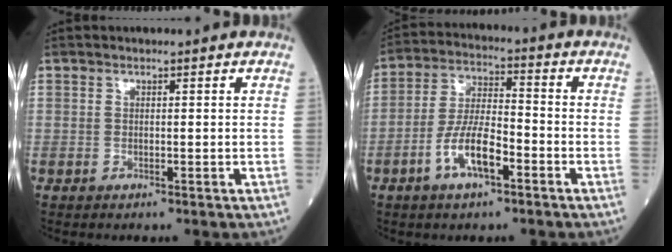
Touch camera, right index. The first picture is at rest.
{"total": 8.5, "force": [-3.9, 2.5, 7.1], "torque": [-0.145, 0.006, -0.074]}